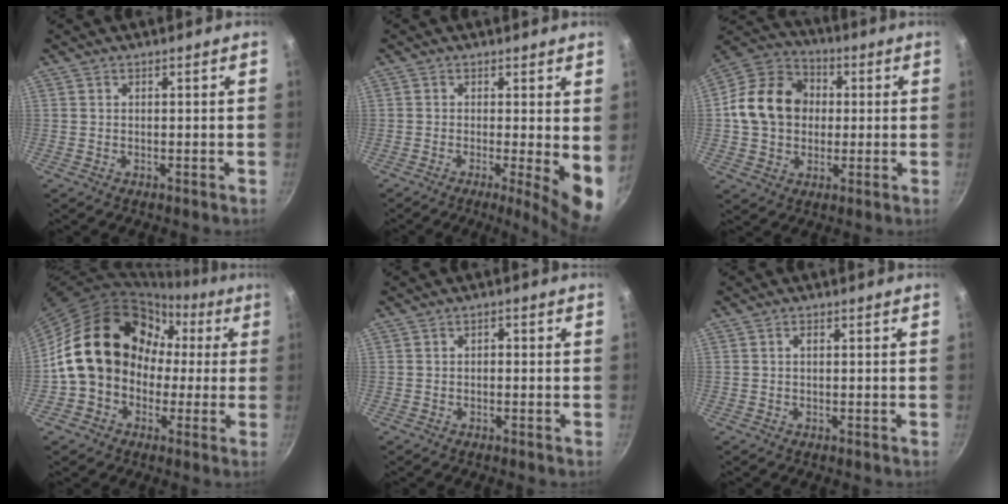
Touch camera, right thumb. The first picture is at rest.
{"total": 7.7, "force": [-0.7, 1.7, 7.4], "torque": [-0.090, -0.013, -0.008]}
{"total": 15.2, "force": [1.0, 12.4, 8.7], "torque": [-0.124, 0.027, 0.003]}
{"total": 17.6, "force": [0.1, 14.7, 9.5], "torque": [-0.114, 0.057, -0.006]}
{"total": 1.3, "force": [-0.2, 0.8, 0.9], "torque": [-0.016, 0.008, -0.004]}
{"total": 1.0, "force": [0.2, 0.5, 0.8], "torque": [-0.016, 0.004, 0.002]}